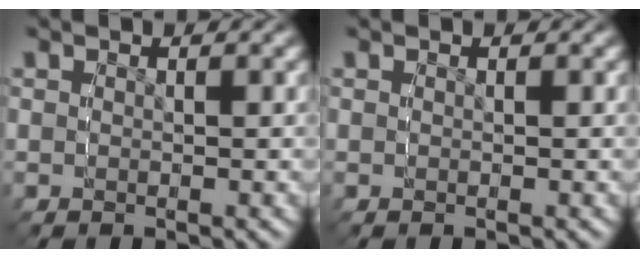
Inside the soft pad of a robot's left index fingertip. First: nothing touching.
{"total": 0.0}